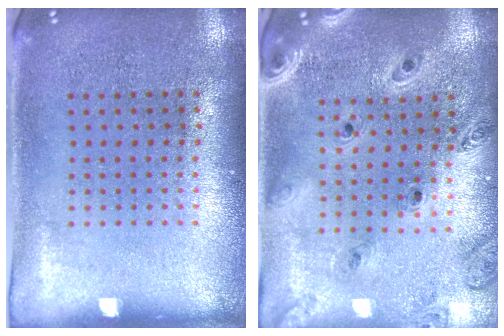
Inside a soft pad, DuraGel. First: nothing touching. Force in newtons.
{"total": 1.4, "press": 1.4, "slide": 0.1}